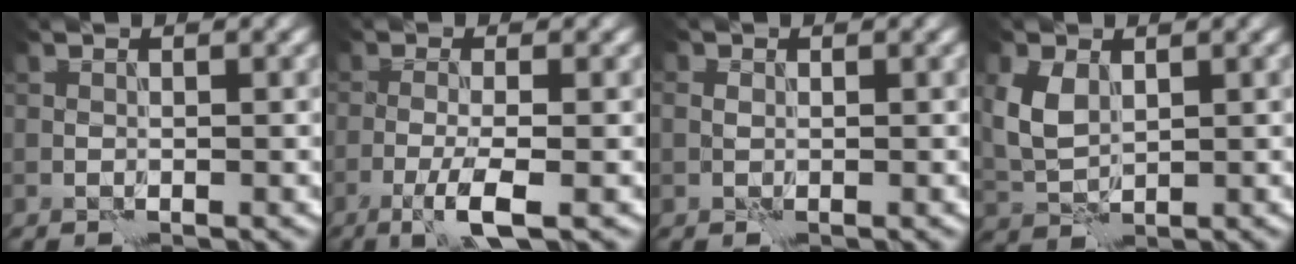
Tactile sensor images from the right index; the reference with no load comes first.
{"total": 3.4, "force": [-1.7, 0.3, 3.0], "torque": [-0.057, 0.000, -0.038]}
{"total": 0.8, "force": [0.0, 0.7, 0.2], "torque": [-0.004, 0.000, -0.004]}
{"total": 3.4, "force": [1.3, 2.1, 2.3], "torque": [-0.062, 0.002, 0.028]}